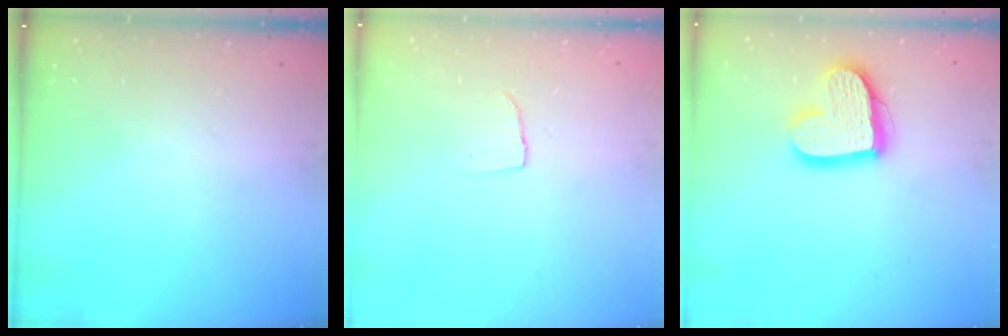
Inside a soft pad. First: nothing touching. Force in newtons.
{"total": 4.2, "press": 4.2, "slide": 0.3}
{"total": 16.4, "press": 16.4, "slide": 1.5}